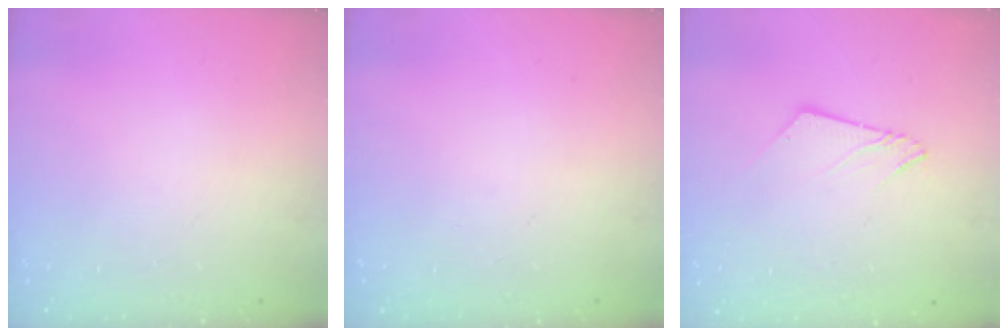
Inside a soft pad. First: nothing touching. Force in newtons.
{"total": 0.0}
{"total": 5.5, "press": 5.5, "slide": 0.4}